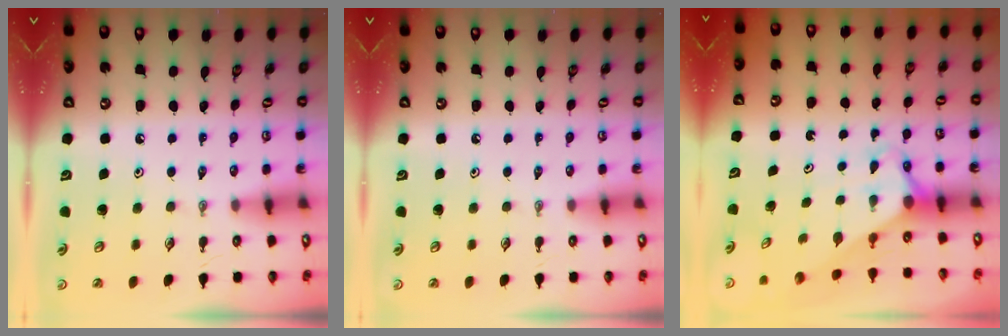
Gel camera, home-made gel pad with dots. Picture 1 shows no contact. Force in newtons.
{"total": 0.0}
{"total": 2.9, "press": 2.9, "slide": 0.0}